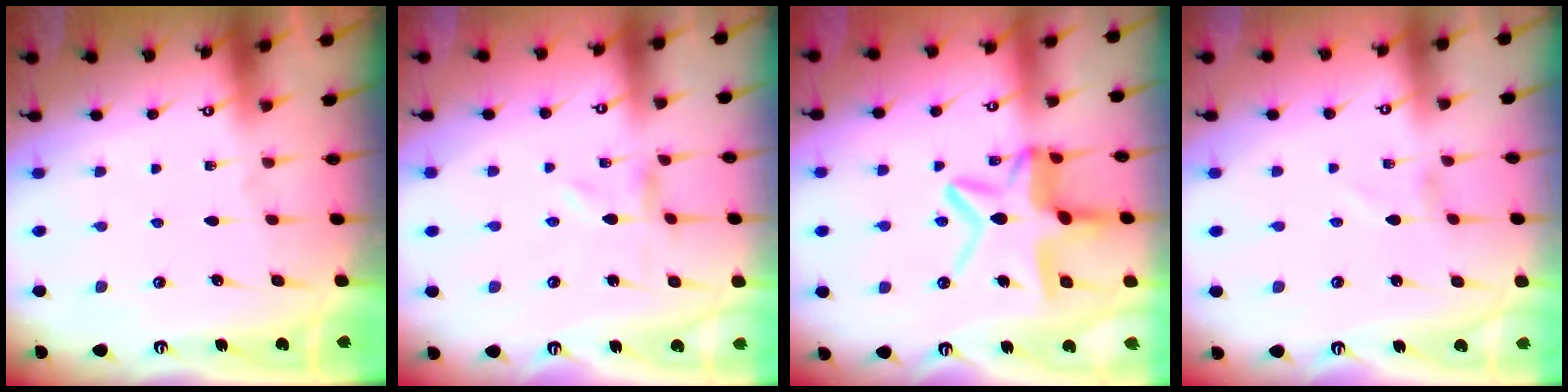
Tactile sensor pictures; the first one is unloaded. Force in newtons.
{"total": 0.0}
{"total": 15.0, "press": 15.0, "slide": 1.3}
{"total": 1.5, "press": 1.5, "slide": 0.1}